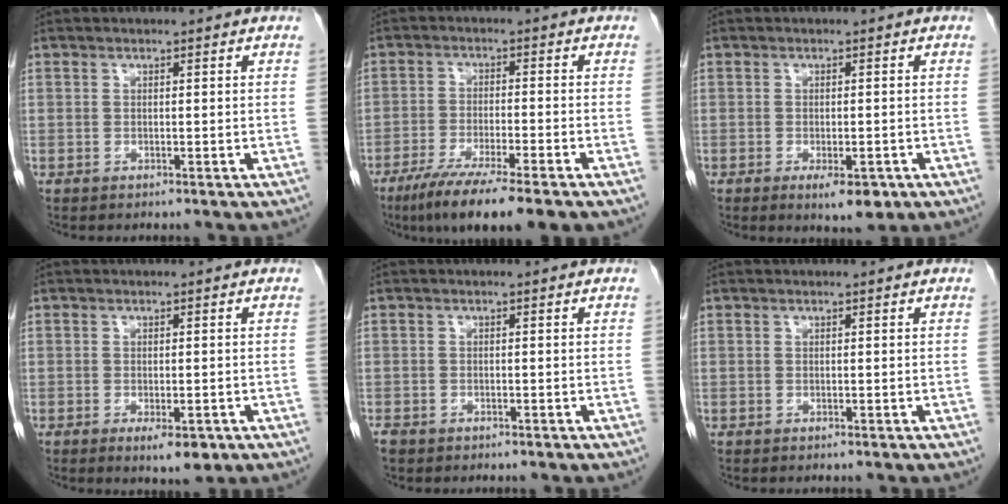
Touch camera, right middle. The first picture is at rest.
{"total": 11.0, "force": [-7.8, 0.6, 7.7], "torque": [-0.124, -0.027, -0.124]}
{"total": 4.3, "force": [-2.1, 1.4, 3.4], "torque": [-0.049, -0.005, -0.020]}
{"total": 3.7, "force": [-1.7, 1.2, 3.0], "torque": [-0.043, -0.005, -0.017]}
{"total": 1.7, "force": [-1.3, 1.0, 0.6], "torque": [-0.017, -0.002, -0.021]}
{"total": 0.0}